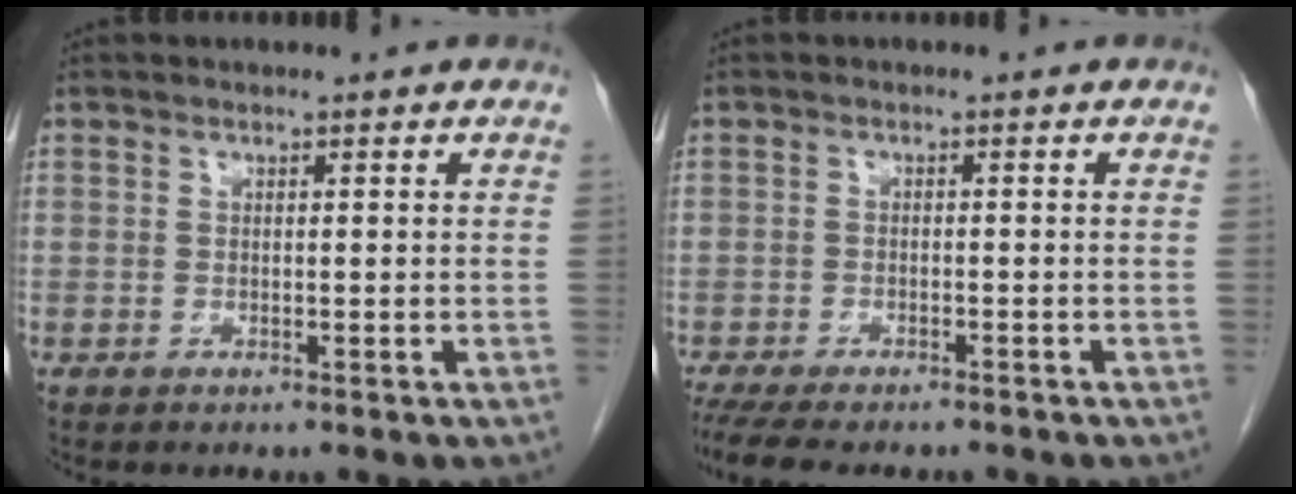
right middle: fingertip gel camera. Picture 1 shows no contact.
{"total": 10.6, "force": [-8.9, 2.9, 5.1], "torque": [-0.088, -0.011, -0.129]}